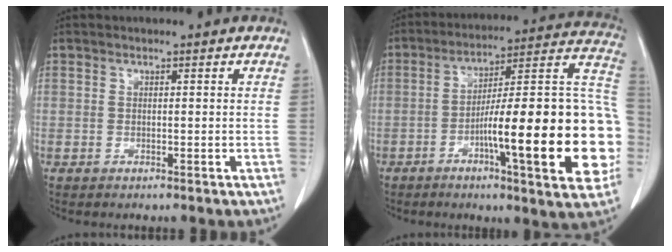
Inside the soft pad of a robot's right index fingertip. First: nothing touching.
{"total": 25.7, "force": [-5.5, 3.0, 24.9], "torque": [-0.273, 0.020, -0.080]}